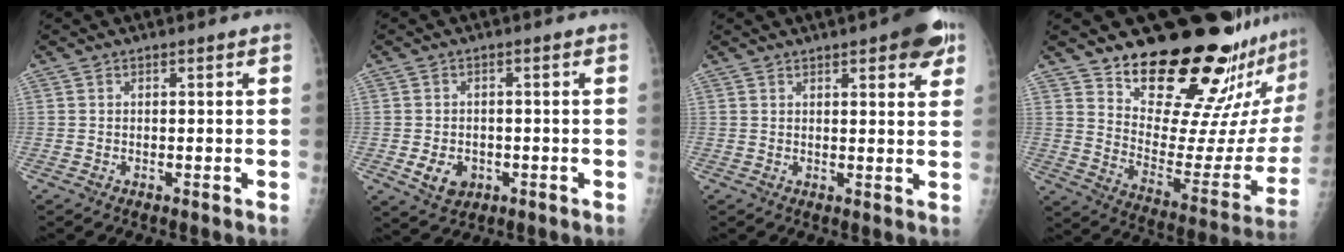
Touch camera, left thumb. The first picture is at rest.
{"total": 5.2, "force": [-1.5, 4.1, 2.9], "torque": [-0.035, 0.002, -0.016]}
{"total": 8.9, "force": [4.8, 2.9, 6.9], "torque": [-0.064, -0.014, 0.054]}
{"total": 25.3, "force": [20.8, 6.9, 12.6], "torque": [-0.143, -0.176, 0.292]}